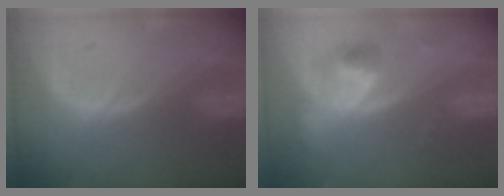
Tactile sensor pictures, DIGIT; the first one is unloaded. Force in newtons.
{"total": 5.2, "press": 4.9, "slide": 1.8}